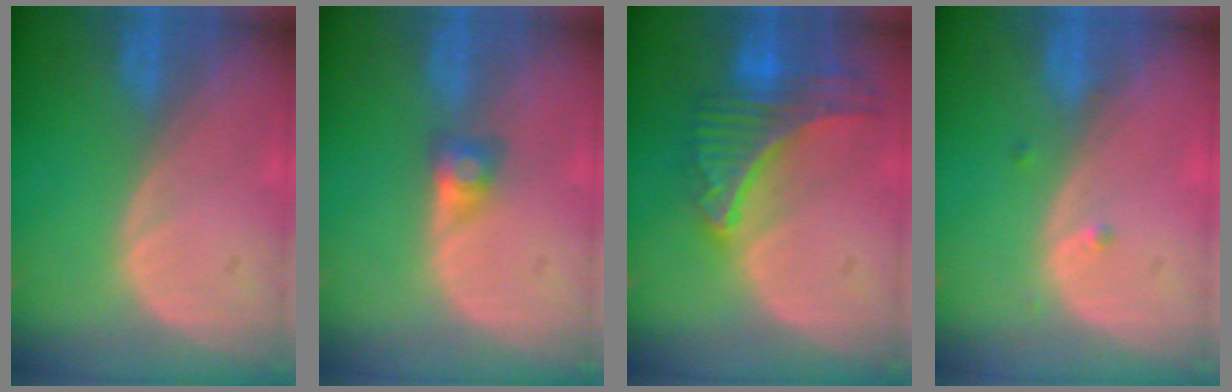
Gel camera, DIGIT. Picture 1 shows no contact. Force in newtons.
{"total": 2.6, "press": 2.4, "slide": 1.0}
{"total": 9.1, "press": 8.0, "slide": 4.3}
{"total": 1.0, "press": 0.8, "slide": 0.6}